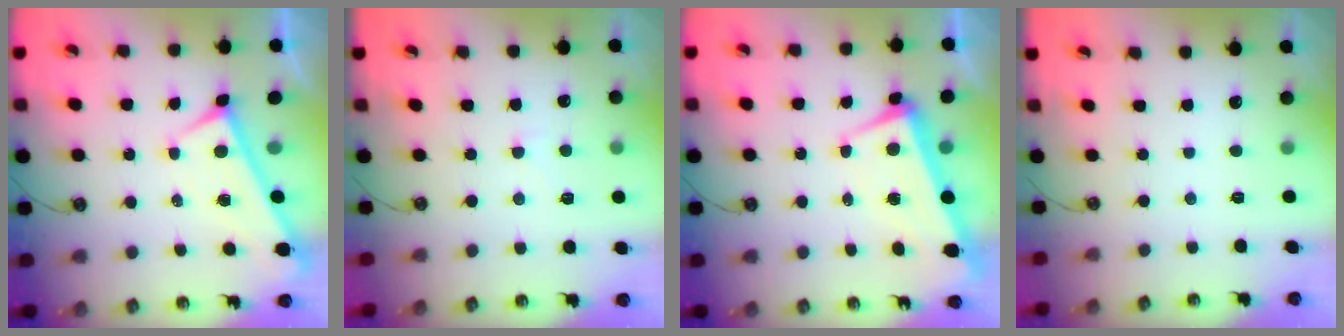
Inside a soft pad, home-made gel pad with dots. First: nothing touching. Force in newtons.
{"total": 2.9, "press": 2.7, "slide": 0.9}
{"total": 2.1, "press": 1.8, "slide": 1.1}
{"total": 0.0}